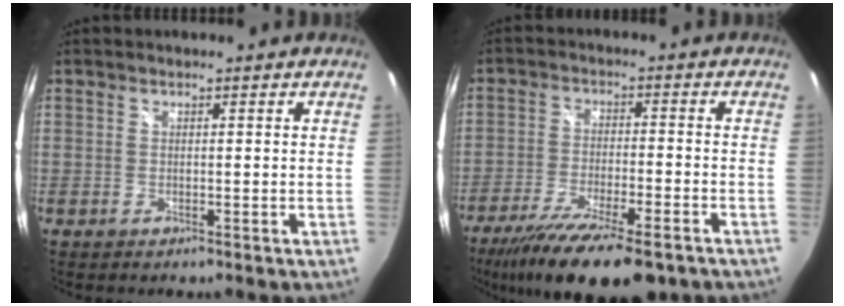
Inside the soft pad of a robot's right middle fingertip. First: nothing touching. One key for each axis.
{"total": 18.2, "fx": -13.5, "fy": 4.4, "fz": 11.4, "tx": -0.224, "ty": -0.055, "tz": -0.219}